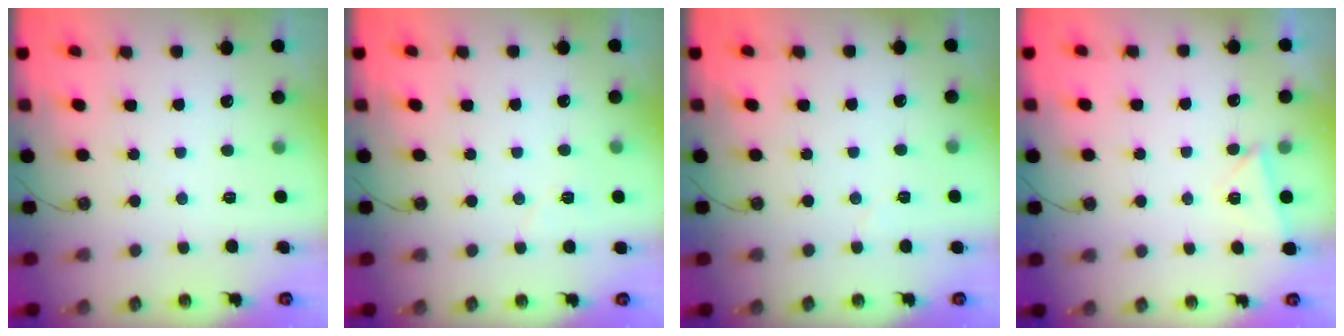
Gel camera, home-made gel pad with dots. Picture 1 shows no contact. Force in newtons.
{"total": 3.9, "press": 3.7, "slide": 1.3}
{"total": 3.7, "press": 3.5, "slide": 1.3}
{"total": 3.8, "press": 3.2, "slide": 2.1}